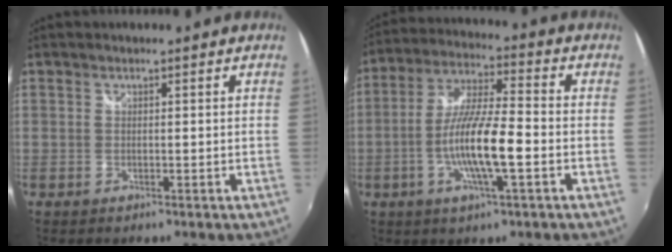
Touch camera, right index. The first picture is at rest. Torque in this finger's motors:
{"motor_torque": [1.91, -0.23, 0.95, 0.21]}